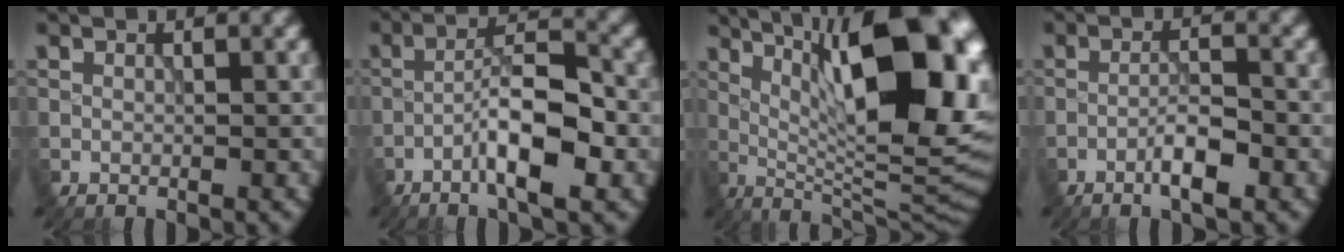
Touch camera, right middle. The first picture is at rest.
{"total": 6.6, "force": [-2.8, 1.5, 5.8], "torque": [-0.094, 0.017, -0.056]}
{"total": 17.0, "force": [4.9, 5.7, 15.2], "torque": [-0.200, 0.015, 0.080]}
{"total": 3.3, "force": [-1.7, 0.6, 2.7], "torque": [-0.048, 0.006, -0.035]}